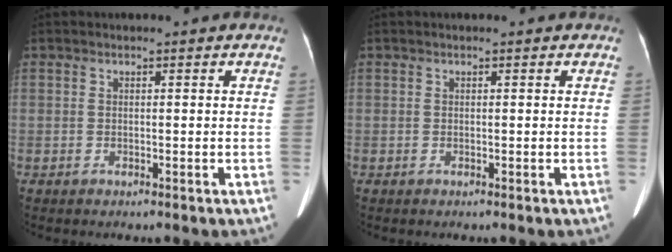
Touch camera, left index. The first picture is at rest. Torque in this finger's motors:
{"motor_torque": [-0.11, 0.00, -0.01, 0.00]}